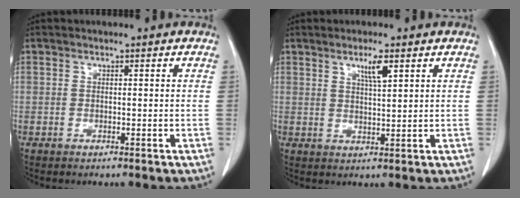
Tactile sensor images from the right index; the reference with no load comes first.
{"total": 3.4, "force": [1.9, 0.2, 2.8], "torque": [-0.051, -0.003, 0.034]}